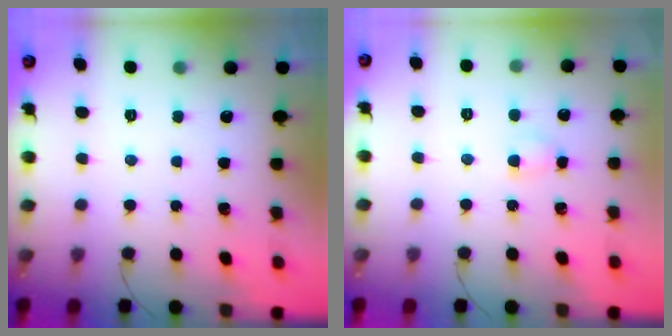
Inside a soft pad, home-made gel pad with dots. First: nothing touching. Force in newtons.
{"total": 3.5, "press": 3.3, "slide": 1.2}